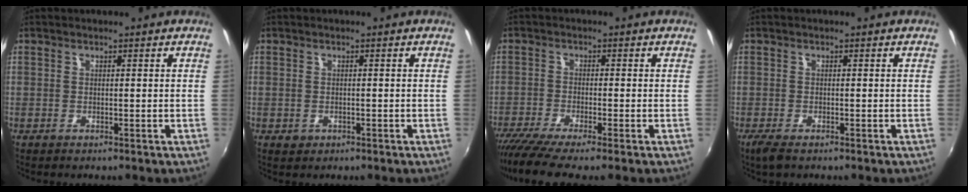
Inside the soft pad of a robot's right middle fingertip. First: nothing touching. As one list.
[{"total": 1.2, "force": [-0.5, 0.9, 0.5], "torque": [-0.009, -0.004, -0.007]}, {"total": 7.3, "force": [-5.9, -0.5, 4.2], "torque": [-0.098, -0.035, -0.106]}, {"total": 2.7, "force": [-1.8, 0.7, 1.8], "torque": [-0.039, -0.010, -0.033]}]